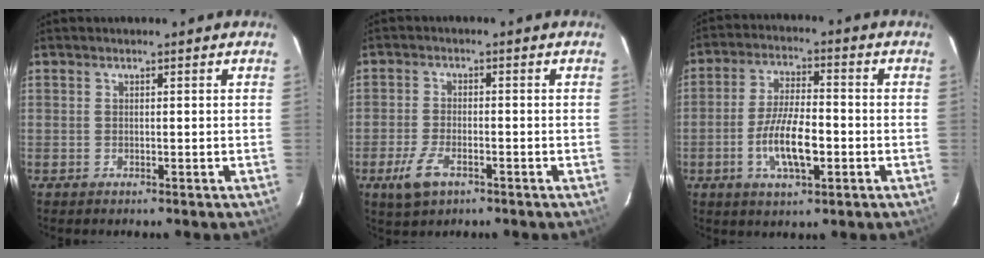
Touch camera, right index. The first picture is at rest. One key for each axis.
{"total": 6.0, "fx": -3.2, "fy": 2.8, "fz": 4.2, "tx": -0.104, "ty": -0.008, "tz": -0.058}
{"total": 9.6, "fx": -2.9, "fy": 3.2, "fz": 8.6, "tx": -0.171, "ty": -0.004, "tz": -0.051}